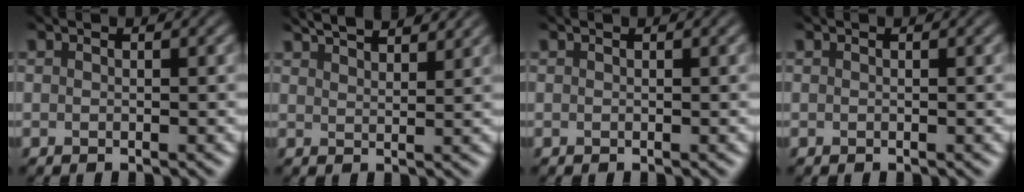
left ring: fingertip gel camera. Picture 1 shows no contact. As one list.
[{"total": 4.8, "force": [4.1, 1.2, 2.3], "torque": [-0.022, 0.018, 0.042]}, {"total": 0.0}, {"total": 0.0}]